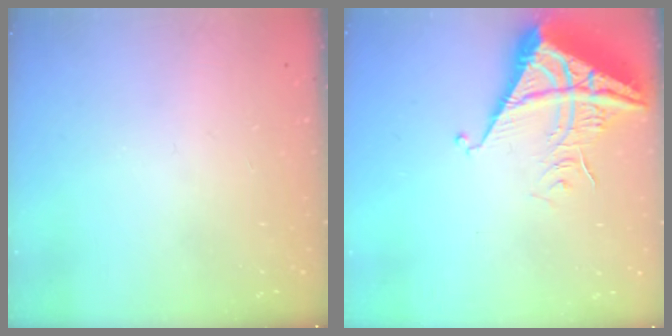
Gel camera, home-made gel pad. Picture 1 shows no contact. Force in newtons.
{"total": 7.0, "press": 7.0, "slide": 0.8}